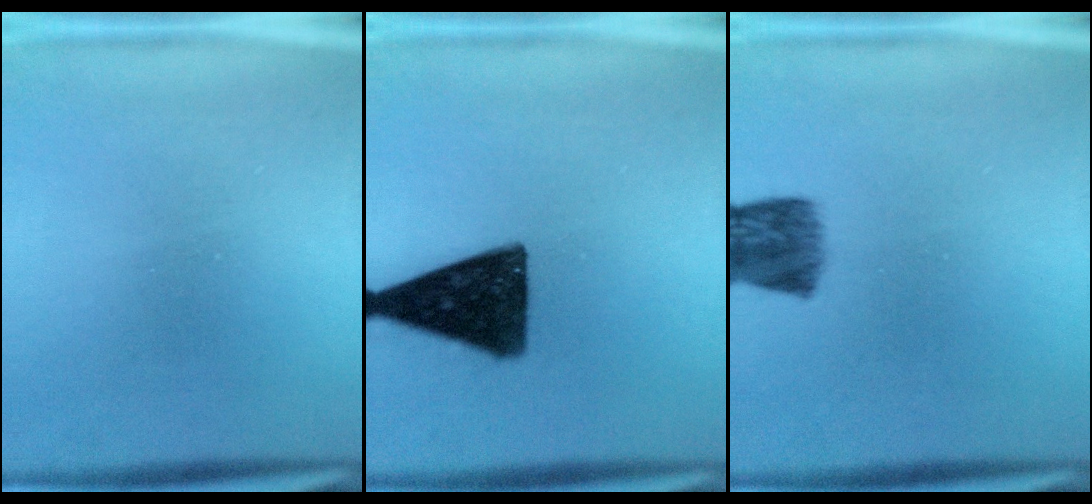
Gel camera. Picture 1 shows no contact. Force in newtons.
{"total": 15.4}
{"total": 7.1}